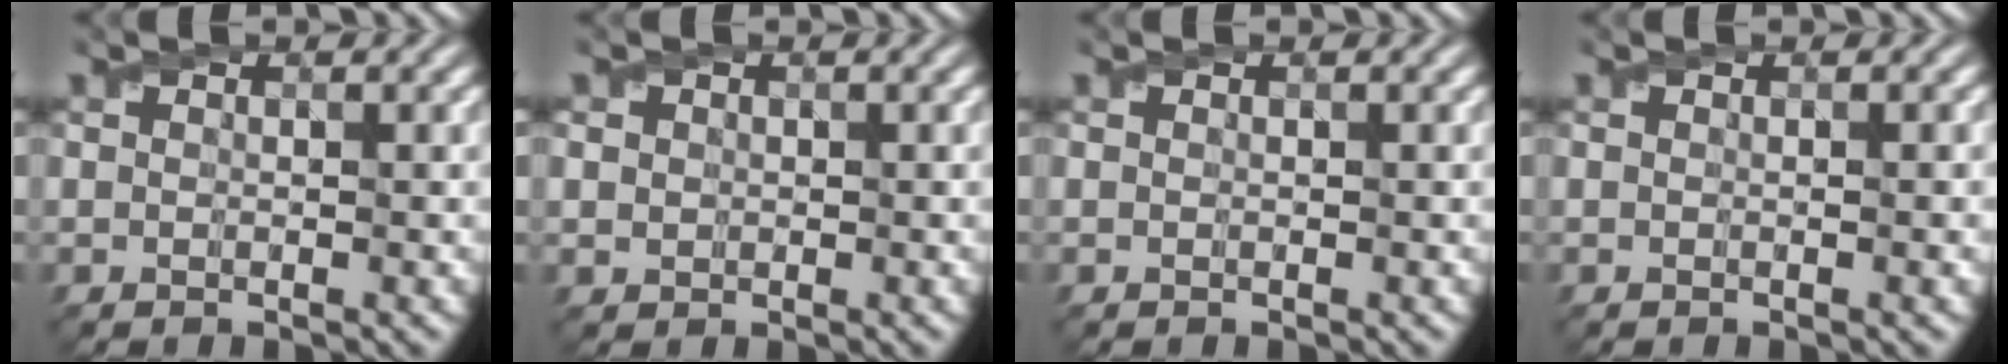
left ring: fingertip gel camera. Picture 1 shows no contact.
{"total": 1.1, "force": [0.2, 1.1, 0.3], "torque": [0.001, -0.004, 0.005]}
{"total": 0.0}
{"total": 1.2, "force": [-0.1, 0.3, 1.1], "torque": [-0.012, 0.001, -0.003]}